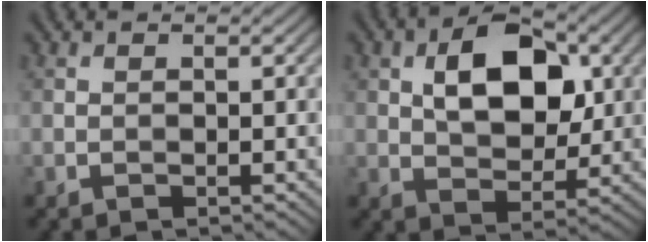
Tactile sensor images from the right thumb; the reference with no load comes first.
{"total": 9.4, "force": [2.3, 5.7, 7.2], "torque": [-0.119, 0.007, 0.036]}